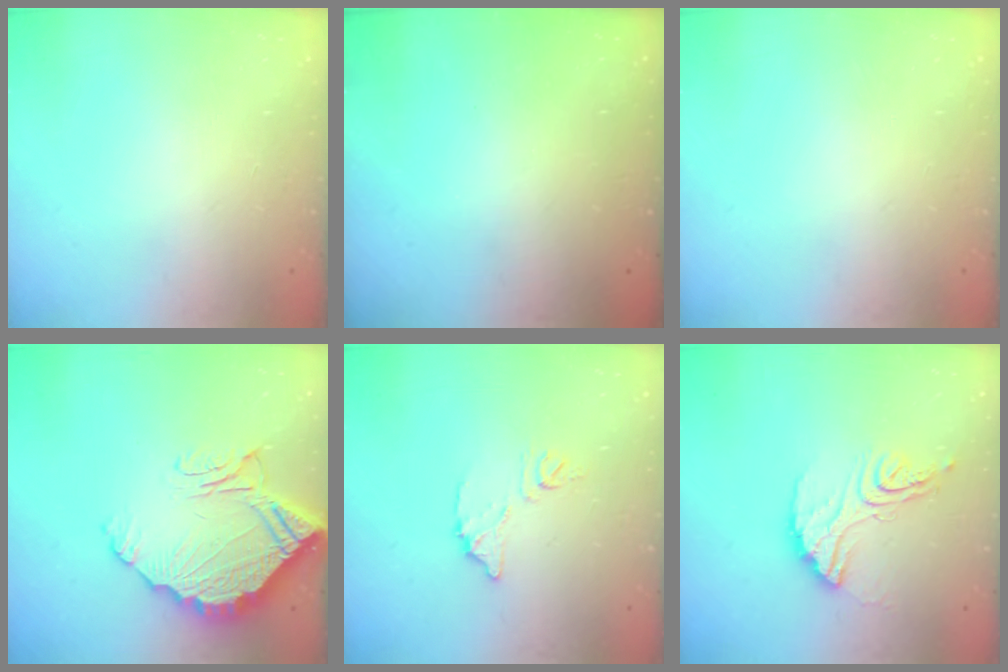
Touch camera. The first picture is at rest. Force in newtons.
{"total": 3.2, "press": 3.2, "slide": 0.1}
{"total": 0.0}
{"total": 14.2, "press": 14.1, "slide": 1.7}
{"total": 8.5, "press": 8.4, "slide": 0.3}
{"total": 13.1, "press": 13.1, "slide": 1.0}